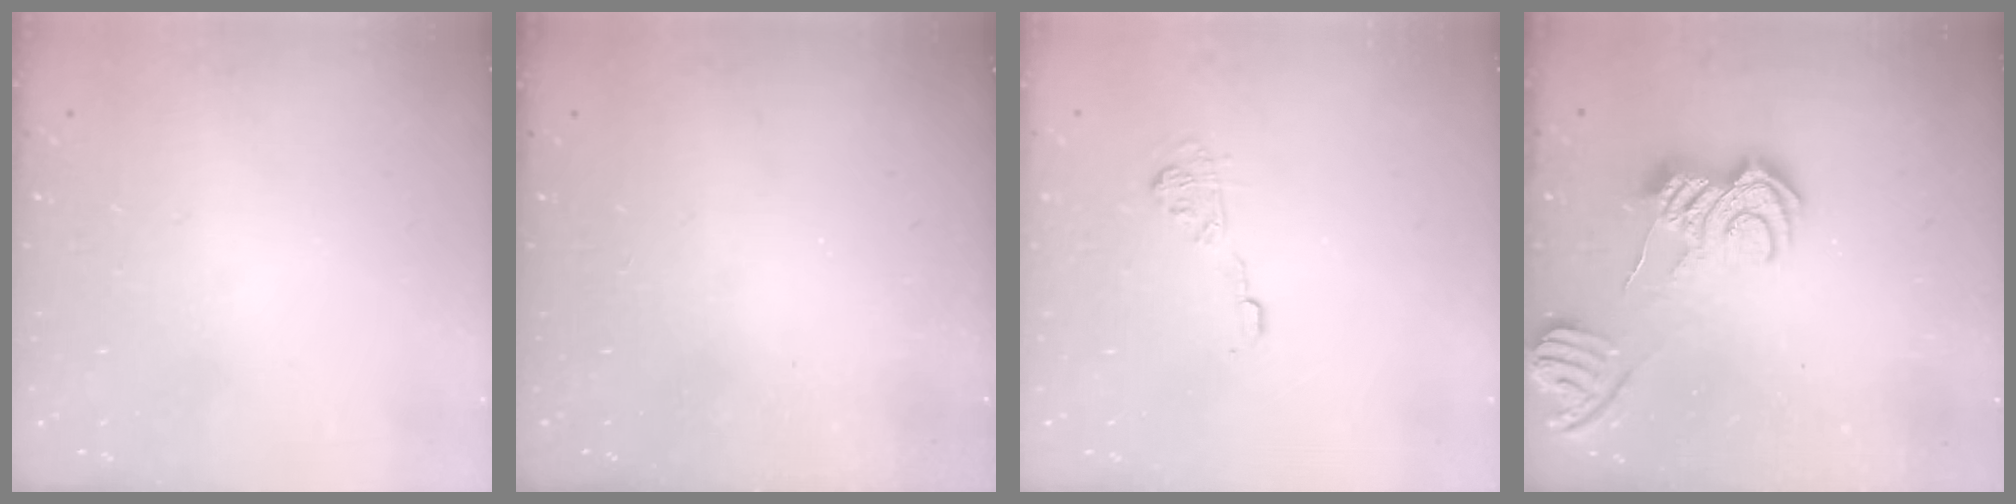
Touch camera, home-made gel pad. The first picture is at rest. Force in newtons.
{"total": 2.3, "press": 2.2, "slide": 0.8}
{"total": 7.8, "press": 7.8, "slide": 0.6}
{"total": 9.0, "press": 9.0, "slide": 0.7}